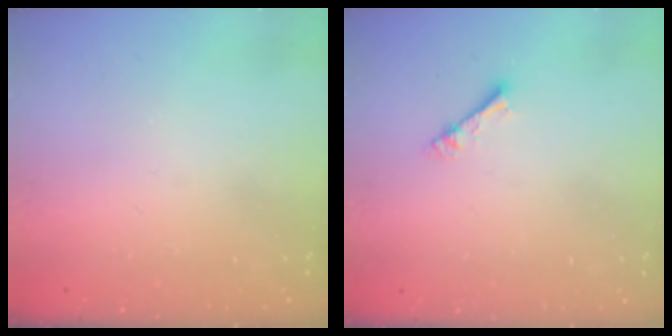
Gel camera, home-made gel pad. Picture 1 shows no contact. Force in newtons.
{"total": 2.3, "press": 2.3, "slide": 0.3}